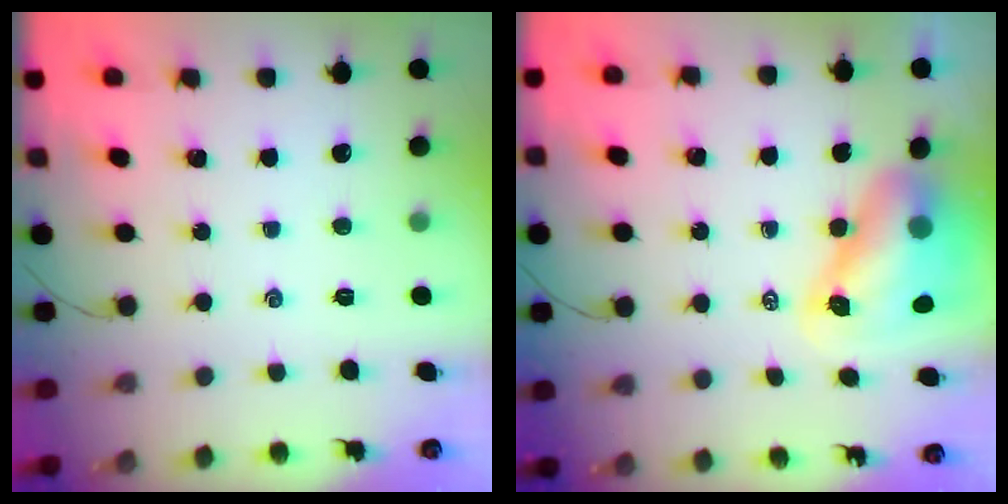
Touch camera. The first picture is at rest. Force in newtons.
{"total": 9.1, "press": 8.7, "slide": 2.7}